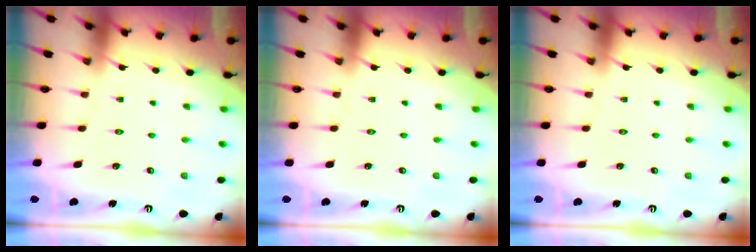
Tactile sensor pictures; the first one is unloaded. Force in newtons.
{"total": 0.0}
{"total": 0.0}